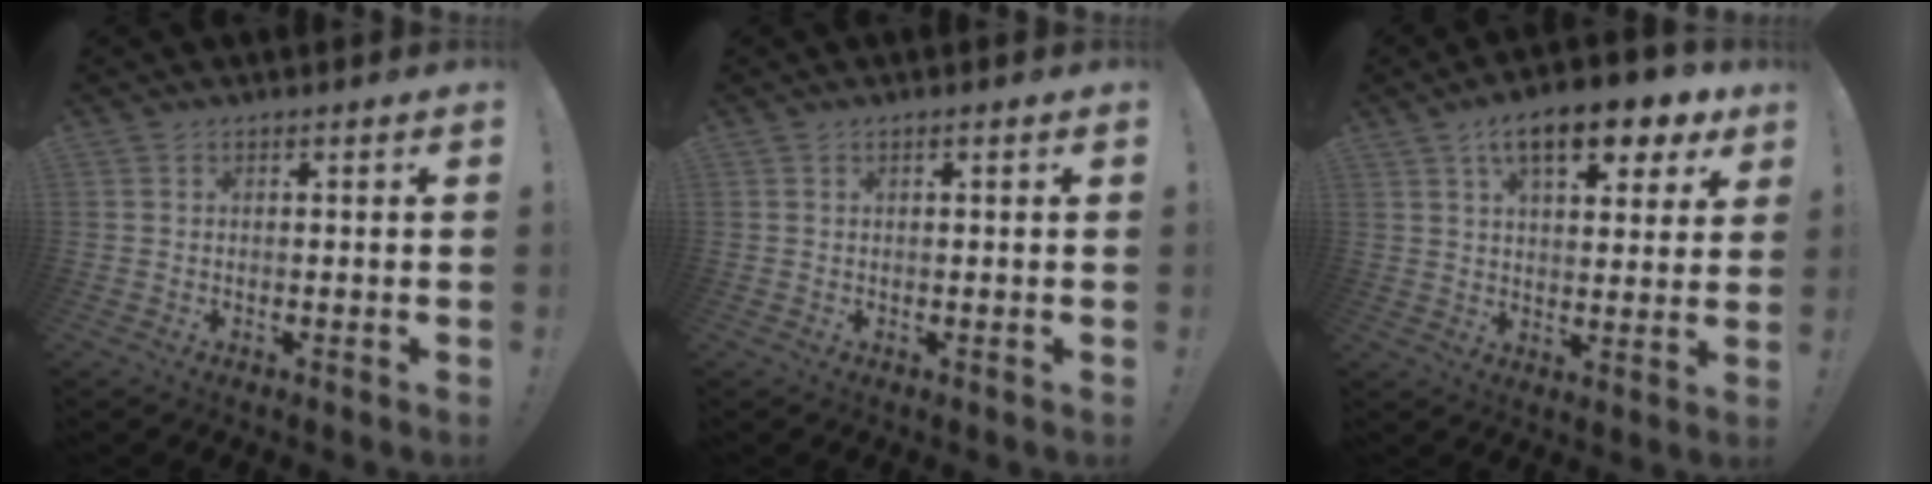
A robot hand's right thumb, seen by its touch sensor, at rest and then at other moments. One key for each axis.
{"total": 0.6, "fx": 0.3, "fy": 0.0, "fz": 0.5, "tx": -0.010, "ty": 0.000, "tz": 0.004}
{"total": 14.1, "fx": 7.7, "fy": 5.9, "fz": 10.3, "tx": -0.152, "ty": -0.035, "tz": 0.126}